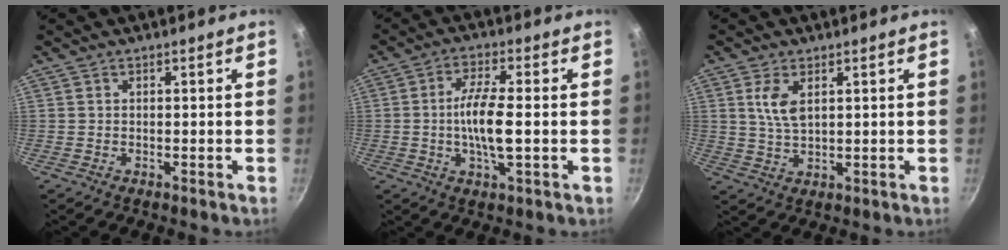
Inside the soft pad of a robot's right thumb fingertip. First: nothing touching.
{"total": 8.6, "force": [-0.6, 2.1, 8.3], "torque": [-0.167, 0.008, -0.018]}
{"total": 5.4, "force": [1.9, 2.7, 4.3], "torque": [-0.082, -0.011, 0.040]}